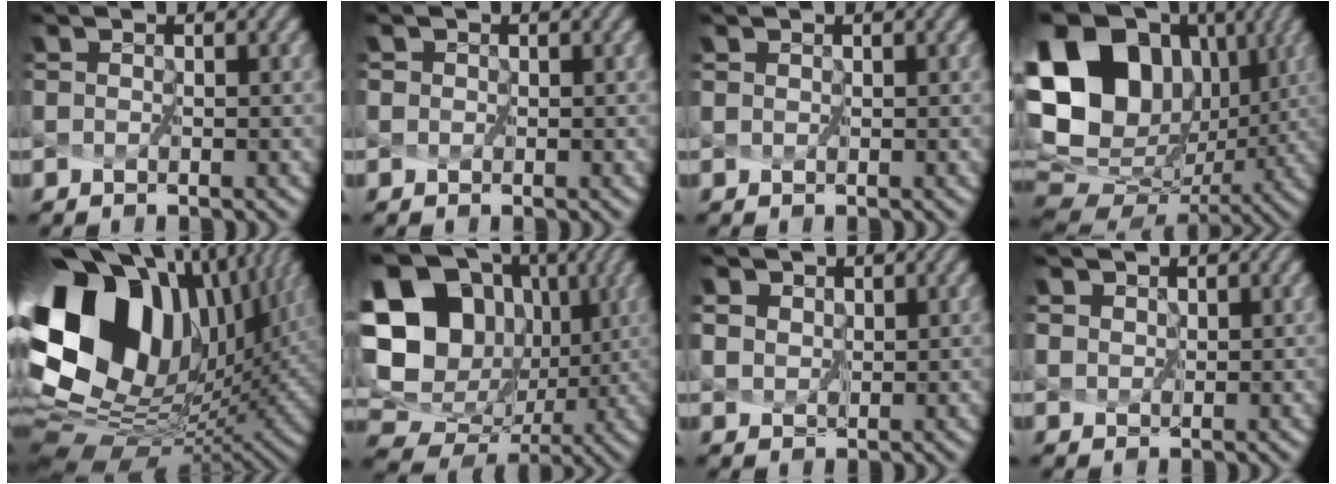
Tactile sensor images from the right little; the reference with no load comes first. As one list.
[{"total": 0.7, "force": [0.0, 0.6, 0.1], "torque": [0.001, 0.006, -0.001]}, {"total": 0.7, "force": [0.4, 0.5, 0.3], "torque": [-0.003, 0.003, 0.003]}, {"total": 19.5, "force": [5.5, 15.1, 11.1], "torque": [-0.249, 0.027, 0.113]}, {"total": 18.1, "force": [5.6, 11.7, 12.6], "torque": [-0.275, 0.007, 0.117]}, {"total": 21.1, "force": [5.8, 17.6, 10.2], "torque": [-0.234, 0.026, 0.100]}, {"total": 5.7, "force": [3.1, 4.1, 2.5], "torque": [-0.064, 0.021, 0.033]}, {"total": 3.8, "force": [1.8, 2.7, 1.8], "torque": [-0.040, 0.024, 0.009]}]